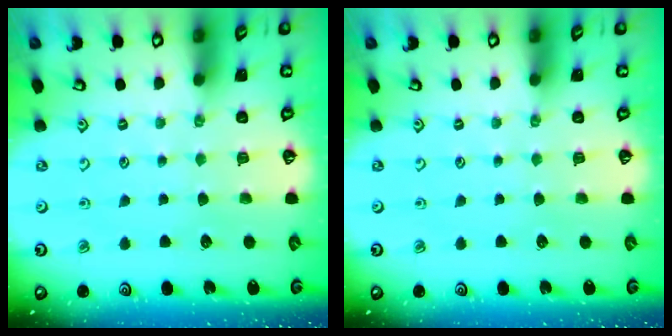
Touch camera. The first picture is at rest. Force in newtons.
{"total": 0.0}